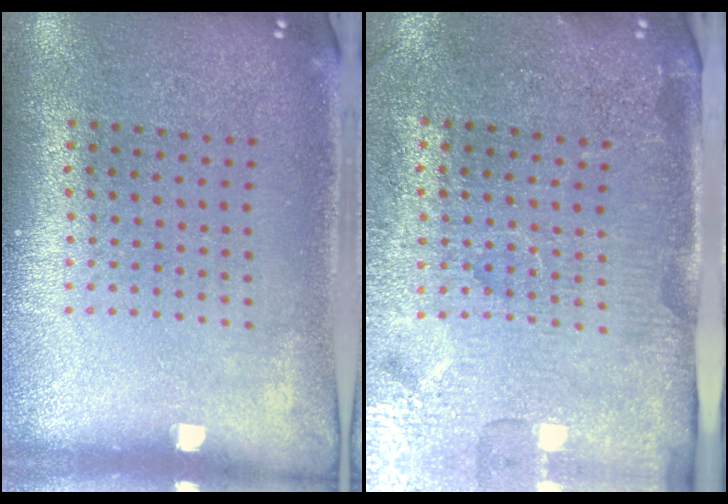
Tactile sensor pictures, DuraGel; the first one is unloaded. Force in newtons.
{"total": 4.4, "press": 4.1, "slide": 1.7}